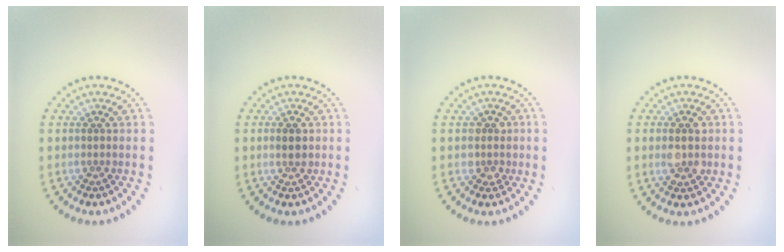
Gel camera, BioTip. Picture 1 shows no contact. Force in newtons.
{"total": 1.2, "press": 1.2, "slide": 0.1}
{"total": 1.6, "press": 1.5, "slide": 0.7}
{"total": 2.7, "press": 2.7, "slide": 0.2}